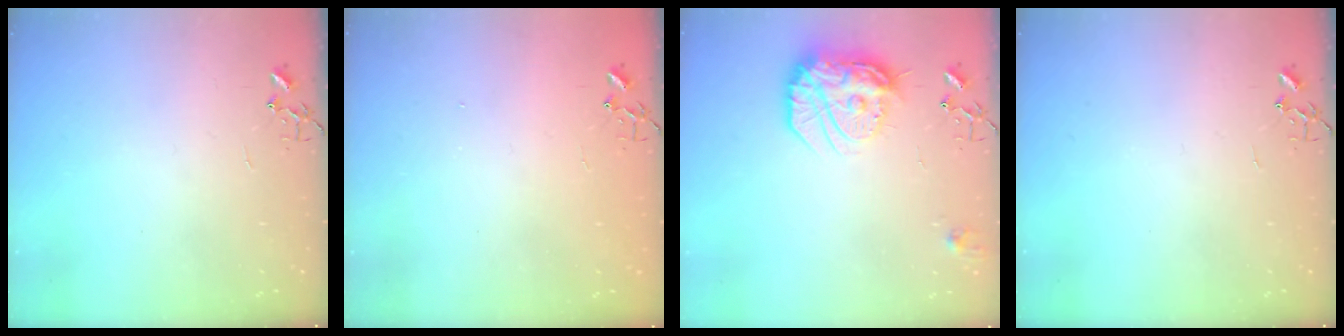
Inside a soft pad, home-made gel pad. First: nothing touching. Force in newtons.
{"total": 1.2, "press": 1.2, "slide": 0.1}
{"total": 17.3, "press": 17.2, "slide": 1.4}
{"total": 0.0}